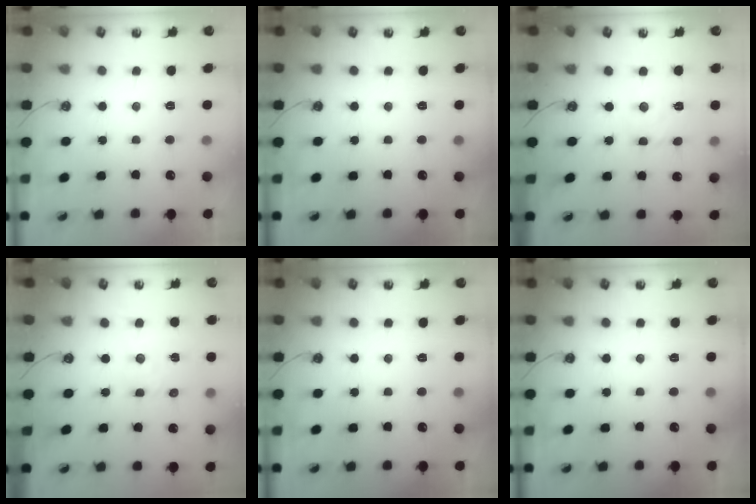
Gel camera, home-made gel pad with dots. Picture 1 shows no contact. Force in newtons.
{"total": 0.0}
{"total": 3.5, "press": 3.5, "slide": 0.2}
{"total": 1.8, "press": 1.8, "slide": 0.3}
{"total": 0.0}
{"total": 0.0}